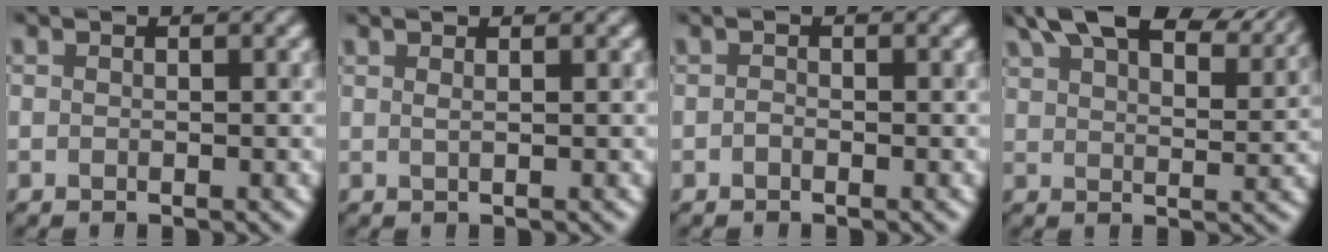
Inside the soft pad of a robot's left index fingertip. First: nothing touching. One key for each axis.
{"total": 0.6, "fx": 0.3, "fy": 0.1, "fz": 0.5, "tx": 0.001, "ty": 0.005, "tz": 0.004}
{"total": 0.0}
{"total": 11.6, "fx": 8.9, "fy": 3.8, "fz": 6.5, "tx": -0.095, "ty": 0.034, "tz": 0.124}